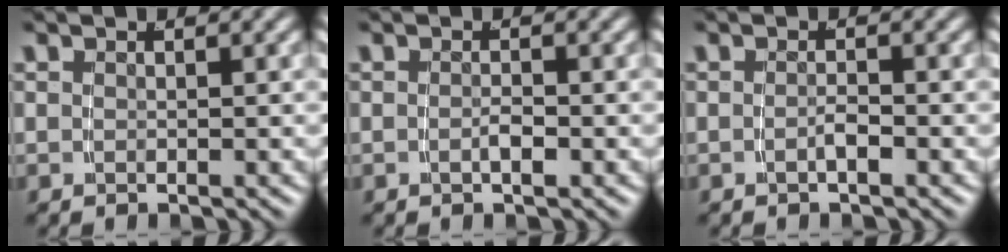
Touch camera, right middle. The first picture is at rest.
{"total": 1.0, "force": [-0.6, 0.0, 0.8], "torque": [-0.015, -0.001, -0.010]}
{"total": 1.1, "force": [-0.9, -0.1, 0.6], "torque": [-0.014, -0.001, -0.016]}